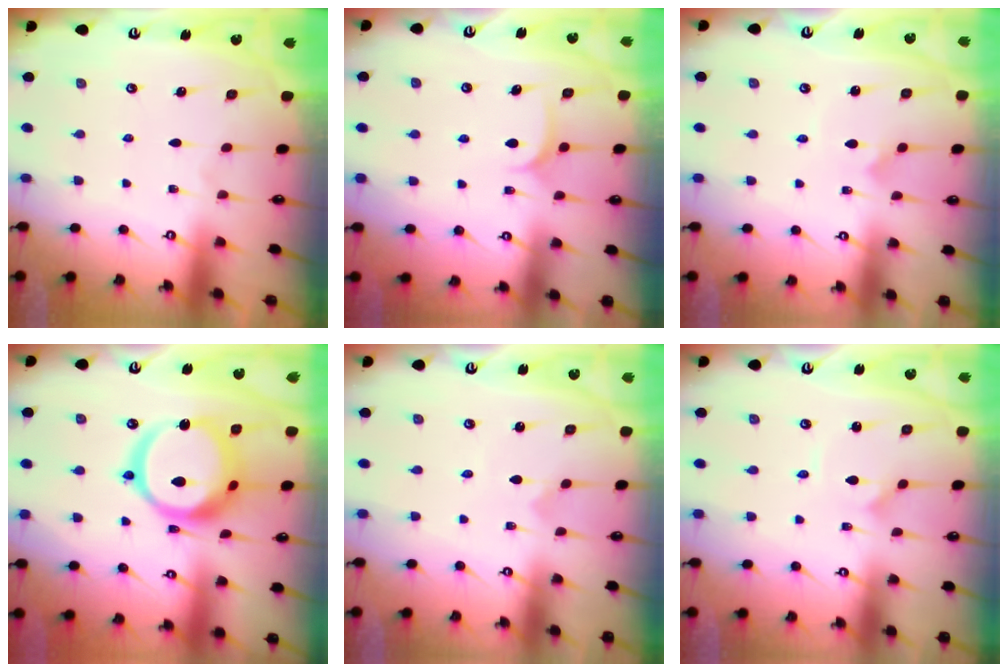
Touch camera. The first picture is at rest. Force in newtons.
{"total": 6.7, "press": 6.7, "slide": 0.4}
{"total": 4.1, "press": 4.1, "slide": 0.0}
{"total": 18.0, "press": 17.9, "slide": 1.9}
{"total": 0.0}
{"total": 1.0, "press": 1.0, "slide": 0.1}